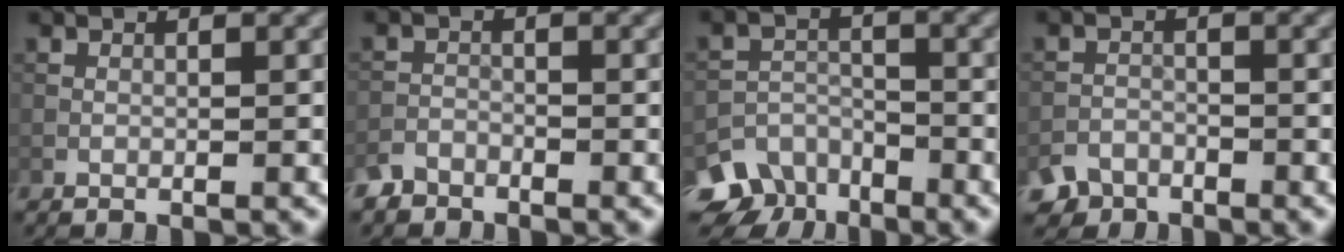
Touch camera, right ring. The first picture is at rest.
{"total": 1.9, "force": [-1.7, 0.9, 0.1], "torque": [-0.001, 0.002, -0.040]}
{"total": 6.1, "force": [-4.6, 3.8, 1.2], "torque": [-0.006, -0.012, -0.077]}
{"total": 3.3, "force": [-2.8, 1.8, 0.3], "torque": [0.003, -0.002, -0.048]}